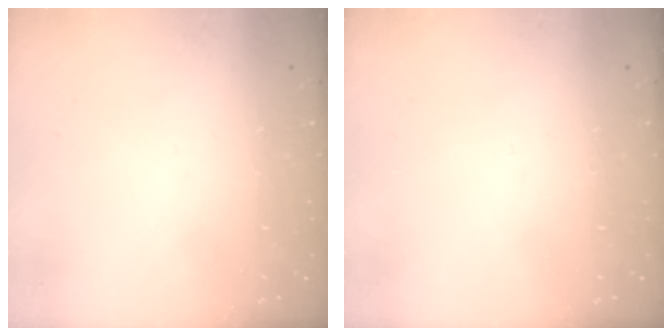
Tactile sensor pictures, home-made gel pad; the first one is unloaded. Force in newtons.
{"total": 0.0}